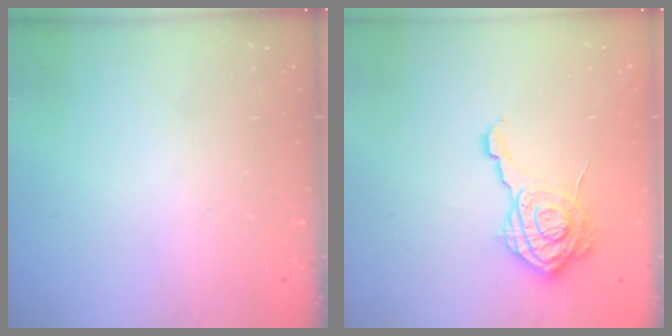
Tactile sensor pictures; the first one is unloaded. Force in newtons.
{"total": 16.0, "press": 16.0, "slide": 0.8}